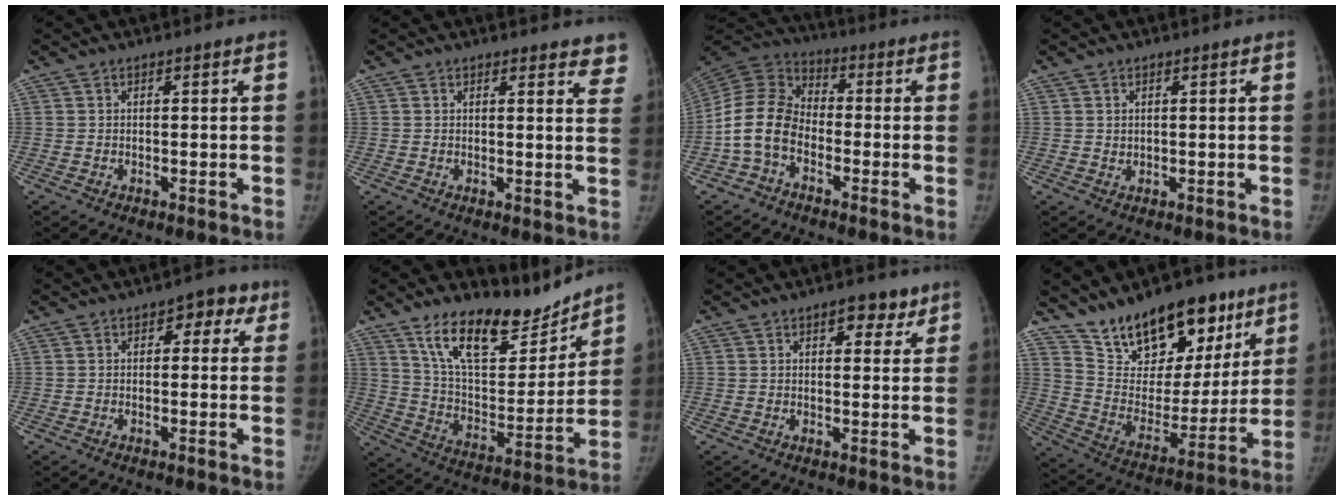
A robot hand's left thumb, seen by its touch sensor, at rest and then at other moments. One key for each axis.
{"total": 6.5, "fx": 5.8, "fy": 1.8, "fz": 2.0, "tx": 0.015, "ty": -0.029, "tz": 0.042}
{"total": 11.6, "fx": -3.6, "fy": 8.2, "fz": 7.3, "tx": -0.141, "ty": 0.038, "tz": -0.084}
{"total": 0.9, "fx": 0.3, "fy": 0.7, "fz": 0.5, "tx": -0.002, "ty": -0.002, "tz": 0.008}
{"total": 4.3, "fx": 1.6, "fy": 2.7, "fz": 3.0, "tx": -0.001, "ty": 0.005, "tz": 0.008}
{"total": 18.2, "fx": 14.5, "fy": 6.7, "fz": 8.8, "tx": -0.097, "ty": -0.095, "tz": 0.253}
{"total": 5.3, "fx": 3.2, "fy": 2.7, "fz": 3.3, "tx": -0.013, "ty": -0.012, "tz": 0.039}
{"total": 22.6, "fx": 15.5, "fy": 11.5, "fz": 11.7, "tx": -0.131, "ty": -0.070, "tz": 0.256}